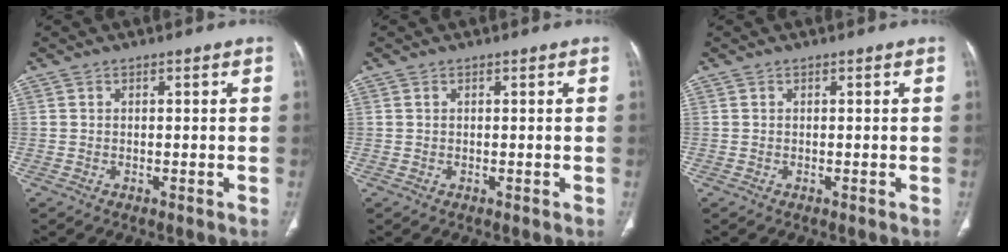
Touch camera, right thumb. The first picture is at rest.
{"total": 0.0}
{"total": 0.0}